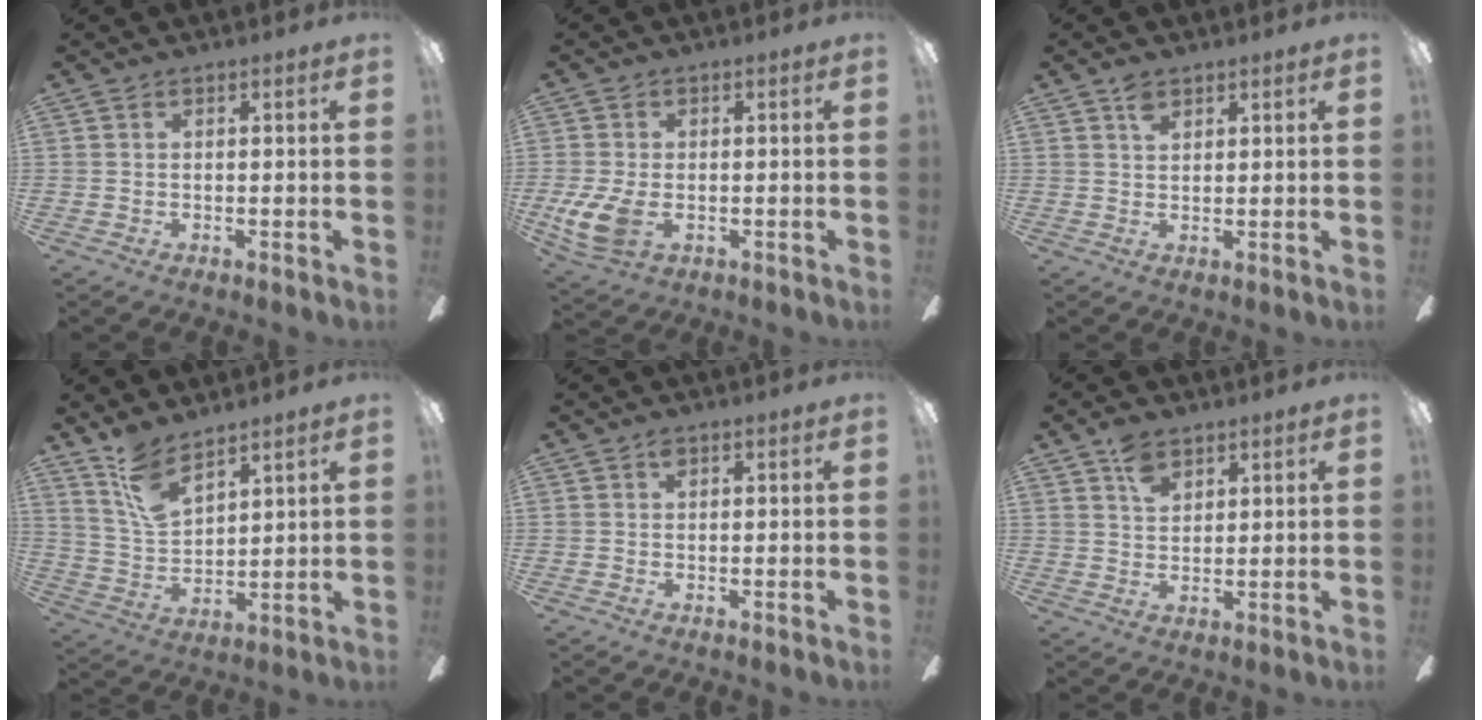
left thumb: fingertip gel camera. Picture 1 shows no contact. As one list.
[{"total": 8.5, "force": [-1.7, 5.2, 6.4], "torque": [-0.145, -0.010, -0.031]}, {"total": 3.2, "force": [2.2, 1.7, 1.5], "torque": [-0.027, -0.003, 0.040]}, {"total": 10.0, "force": [7.8, 3.9, 4.9], "torque": [-0.110, -0.034, 0.148]}, {"total": 1.1, "force": [0.6, 0.6, 0.6], "torque": [-0.014, 0.003, 0.011]}, {"total": 5.7, "force": [3.7, 3.4, 2.7], "torque": [-0.048, -0.005, 0.068]}]